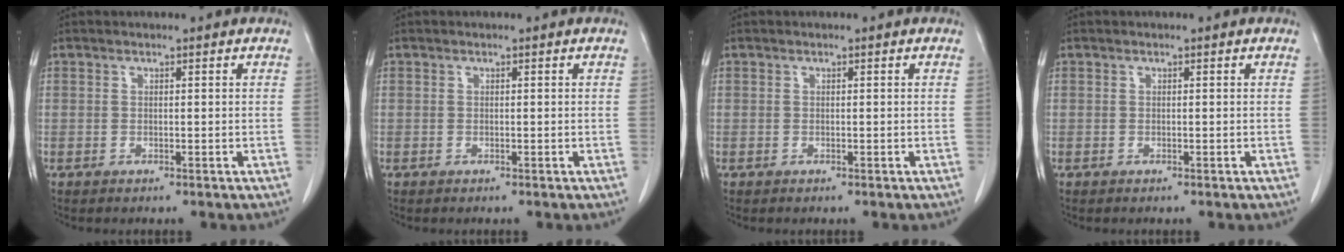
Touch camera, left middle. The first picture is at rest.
{"total": 0.0}
{"total": 0.0}
{"total": 0.0}